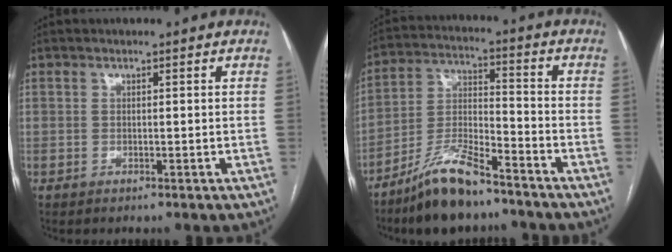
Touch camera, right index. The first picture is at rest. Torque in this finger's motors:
{"motor_torque": [0.90, -1.23, 0.40, 0.09]}